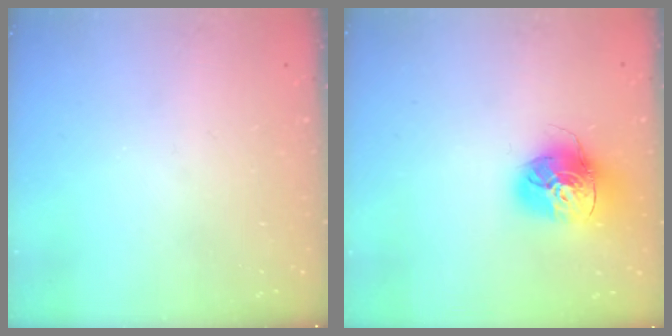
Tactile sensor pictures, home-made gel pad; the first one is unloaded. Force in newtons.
{"total": 16.6, "press": 16.6, "slide": 1.6}